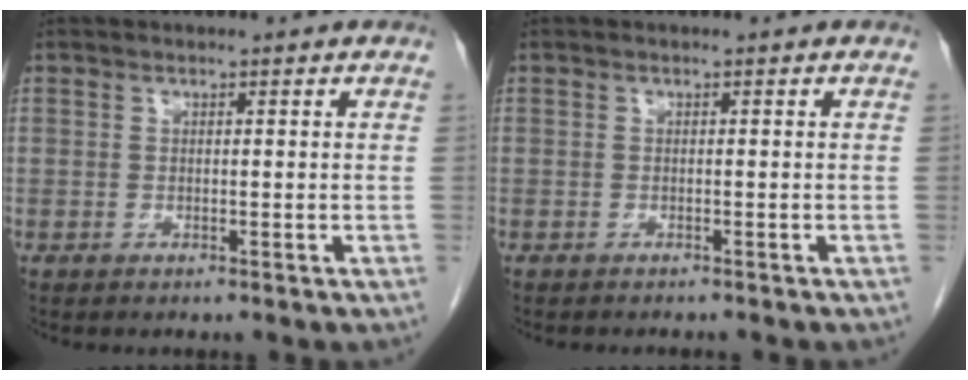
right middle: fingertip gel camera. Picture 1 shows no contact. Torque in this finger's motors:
{"motor_torque": [0.33, -0.35, -0.03, 0.00]}